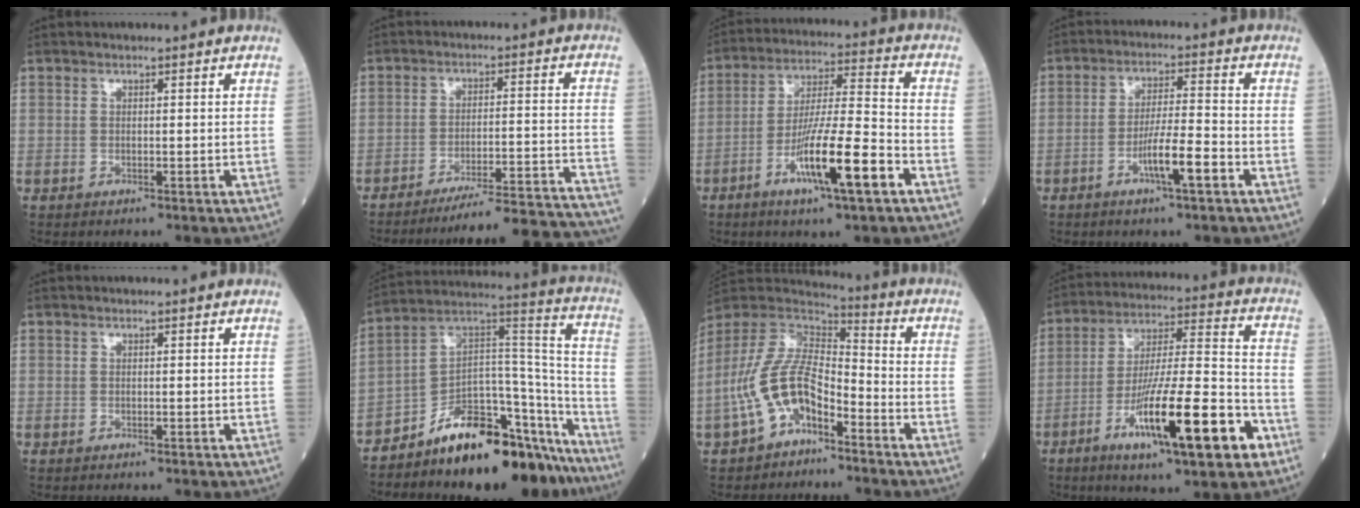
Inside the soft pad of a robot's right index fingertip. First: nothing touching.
{"total": 22.7, "force": [-21.8, -1.8, 6.0], "torque": [-0.026, -0.014, -0.286]}
{"total": 13.2, "force": [-5.9, 0.7, 11.8], "torque": [-0.212, -0.008, -0.104]}
{"total": 6.6, "force": [-3.0, 0.3, 5.8], "torque": [-0.108, 0.001, -0.053]}
{"total": 0.0}
{"total": 21.1, "force": [-16.5, 6.9, 11.3], "torque": [-0.123, 0.057, -0.256]}
{"total": 12.1, "force": [-5.7, 5.8, 8.9], "torque": [-0.195, 0.021, -0.110]}
{"total": 19.4, "force": [-8.6, 2.2, 17.3], "torque": [-0.287, -0.014, -0.136]}